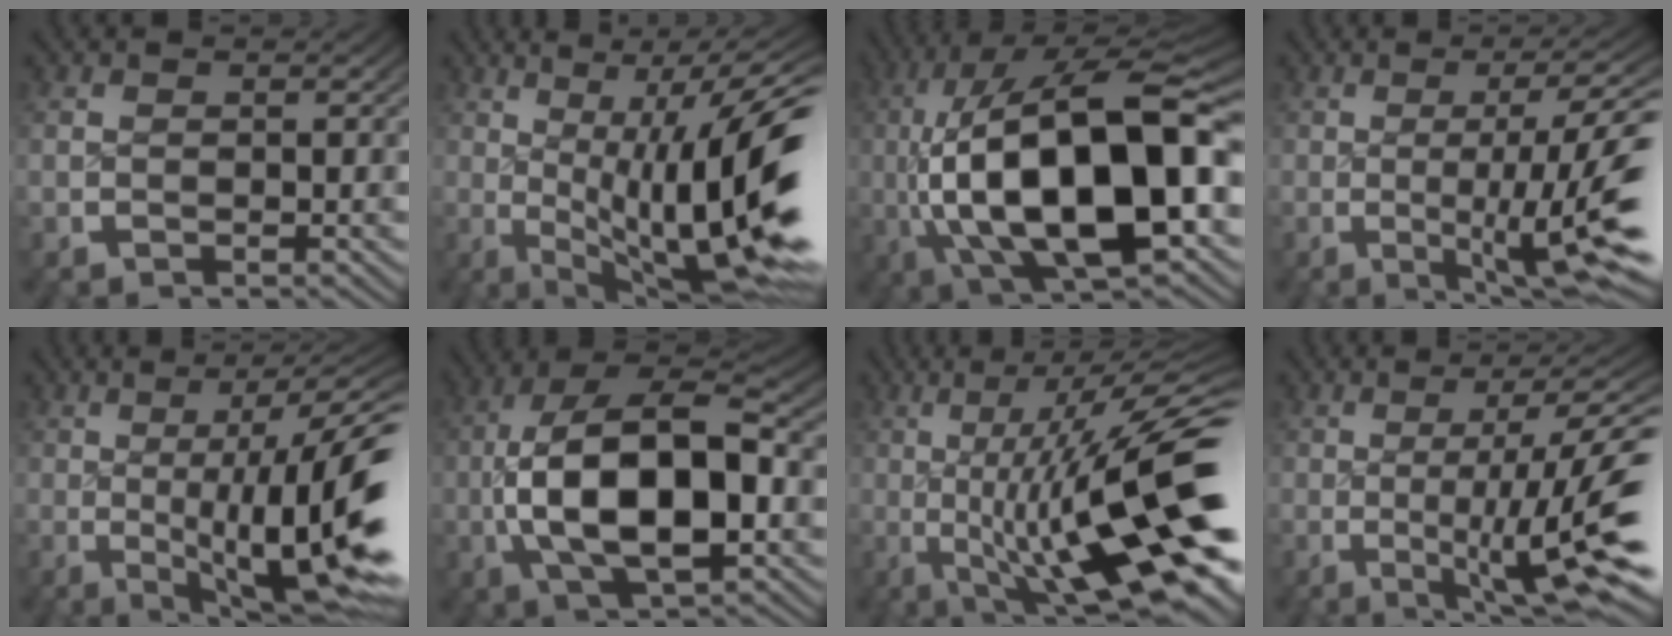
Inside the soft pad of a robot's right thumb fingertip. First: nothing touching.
{"total": 16.6, "force": [-1.6, 8.7, 14.0], "torque": [-0.207, -0.023, -0.010]}
{"total": 20.7, "force": [-2.4, 11.1, 17.3], "torque": [-0.354, -0.058, 0.005]}
{"total": 10.3, "force": [-2.3, 4.2, 9.1], "torque": [-0.145, -0.016, -0.025]}
{"total": 12.3, "force": [-1.0, 5.1, 11.1], "torque": [-0.168, -0.015, -0.004]}
{"total": 13.3, "force": [-1.0, 7.8, 10.7], "torque": [-0.227, -0.040, 0.002]}
{"total": 16.0, "force": [-1.6, 6.9, 14.3], "torque": [-0.222, -0.024, -0.009]}
{"total": 11.4, "force": [-2.1, 4.6, 10.2], "torque": [-0.163, -0.022, -0.019]}